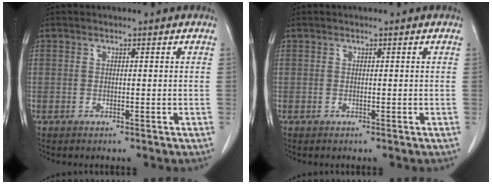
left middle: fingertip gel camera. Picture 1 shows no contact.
{"total": 0.0}